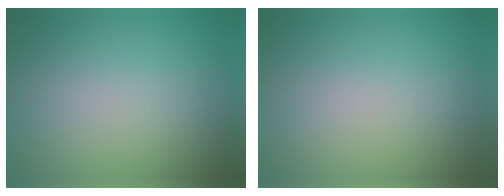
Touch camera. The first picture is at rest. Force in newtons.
{"total": 0.0}